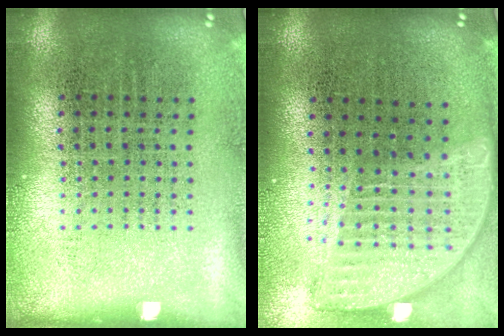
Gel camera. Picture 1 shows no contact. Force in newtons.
{"total": 2.0, "press": 1.6, "slide": 1.2}